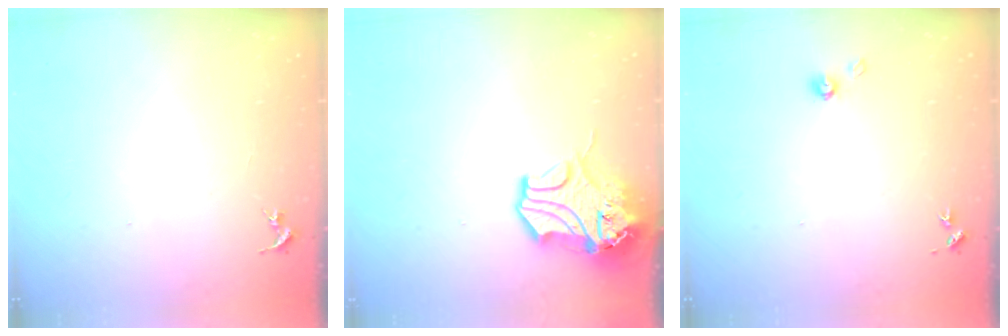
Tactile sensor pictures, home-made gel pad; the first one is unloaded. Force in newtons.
{"total": 13.5, "press": 13.4, "slide": 1.8}
{"total": 3.9, "press": 3.9, "slide": 0.3}